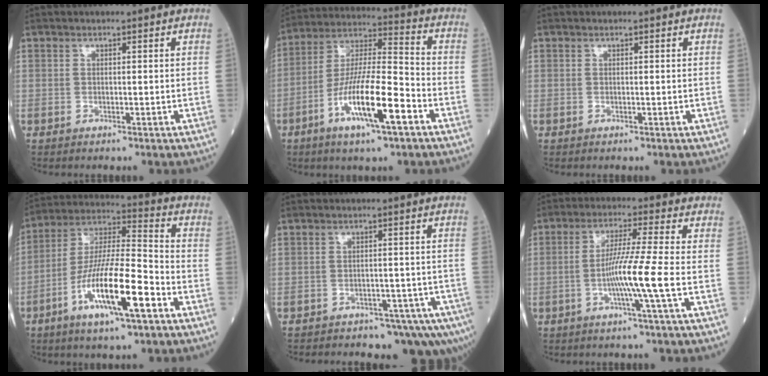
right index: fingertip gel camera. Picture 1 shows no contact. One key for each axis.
{"total": 14.7, "fx": -6.4, "fy": 2.0, "fz": 13.1, "tx": -0.247, "ty": -0.009, "tz": -0.117}
{"total": 0.0}
{"total": 16.1, "fx": -6.9, "fy": 2.2, "fz": 14.5, "tx": -0.274, "ty": -0.011, "tz": -0.124}
{"total": 10.9, "fx": -8.8, "fy": 4.6, "fz": 4.6, "tx": -0.044, "ty": 0.020, "tz": -0.106}
{"total": 7.9, "fx": -2.1, "fy": -1.8, "fz": 7.4, "tx": -0.137, "ty": -0.005, "tz": -0.043}